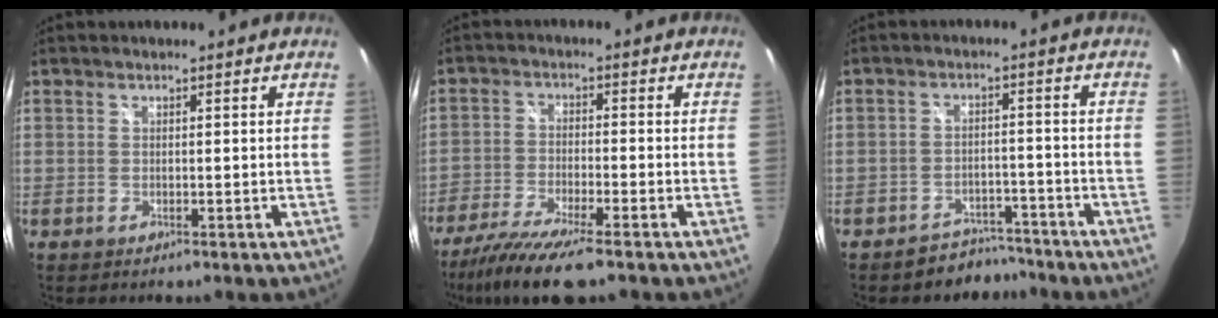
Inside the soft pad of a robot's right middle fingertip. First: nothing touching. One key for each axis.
{"total": 10.2, "fx": -8.0, "fy": 1.1, "fz": 6.3, "tx": -0.147, "ty": -0.032, "tz": -0.151}
{"total": 6.3, "fx": -5.7, "fy": 2.8, "fz": 0.2, "tx": -0.009, "ty": 0.012, "tz": -0.077}